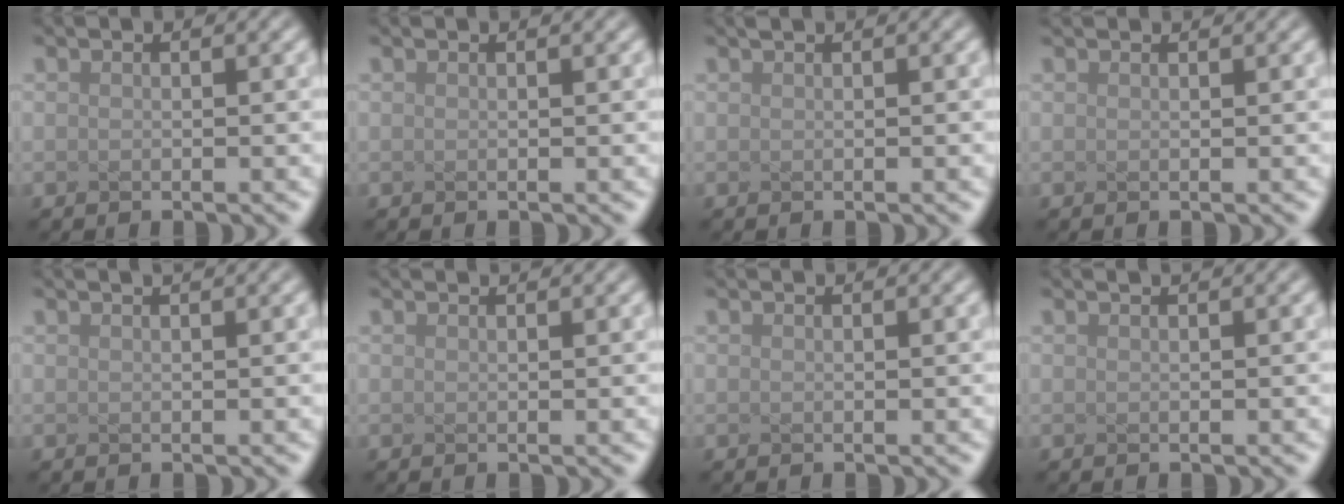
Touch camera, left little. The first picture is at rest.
{"total": 0.5, "force": [0.4, 0.2, 0.3], "torque": [-0.001, 0.002, 0.002]}
{"total": 0.8, "force": [0.6, 0.2, 0.5], "torque": [-0.005, 0.000, 0.004]}
{"total": 1.2, "force": [1.1, 0.2, 0.3], "torque": [-0.006, 0.002, 0.006]}
{"total": 2.0, "force": [1.3, 0.8, 1.2], "torque": [0.004, 0.009, -0.009]}
{"total": 1.5, "force": [1.4, 0.3, 0.5], "torque": [-0.004, 0.005, 0.005]}
{"total": 0.7, "force": [0.7, 0.2, 0.2], "torque": [-0.001, -0.002, 0.002]}
{"total": 1.4, "force": [1.0, 0.5, 0.8], "torque": [0.000, 0.005, -0.006]}